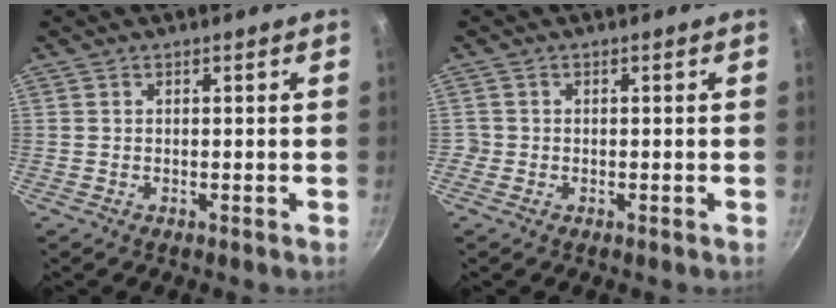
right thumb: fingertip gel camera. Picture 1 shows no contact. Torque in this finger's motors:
{"motor_torque": [0.00, -0.10, 0.12, 0.51, -0.03]}